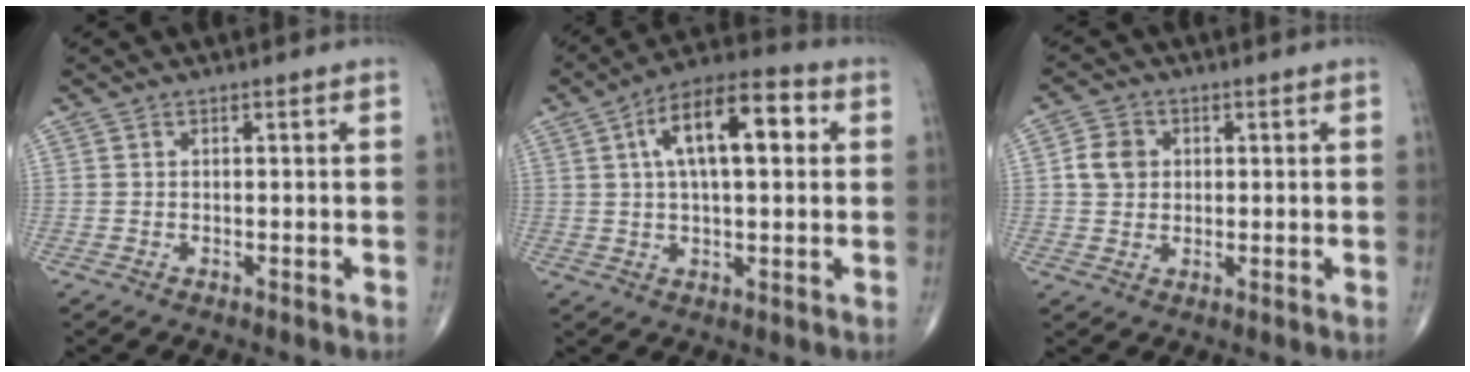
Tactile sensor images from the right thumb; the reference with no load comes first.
{"total": 14.5, "force": [3.6, 6.2, 12.6], "torque": [-0.195, 0.025, 0.049]}
{"total": 5.0, "force": [0.8, 4.3, 2.5], "torque": [-0.032, 0.003, 0.011]}